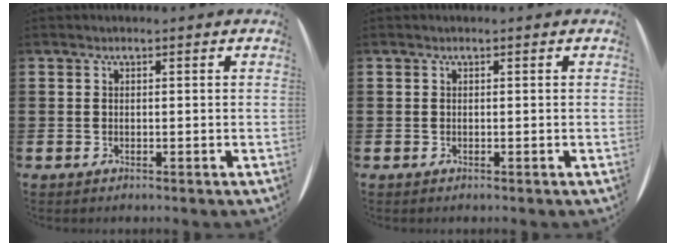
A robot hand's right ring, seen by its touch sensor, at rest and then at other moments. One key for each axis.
{"total": 0.0}